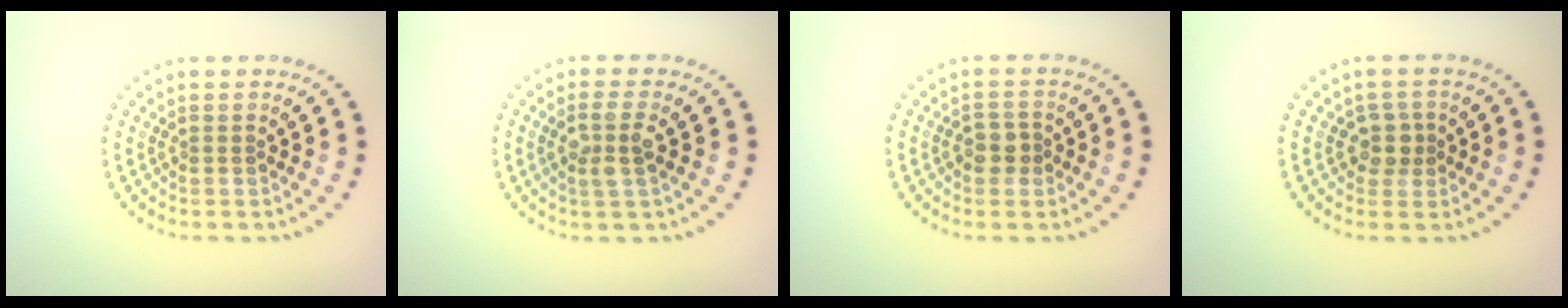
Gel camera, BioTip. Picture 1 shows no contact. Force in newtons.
{"total": 2.5, "press": 2.2, "slide": 1.1}
{"total": 2.1, "press": 2.0, "slide": 0.6}
{"total": 2.0, "press": 1.7, "slide": 1.1}